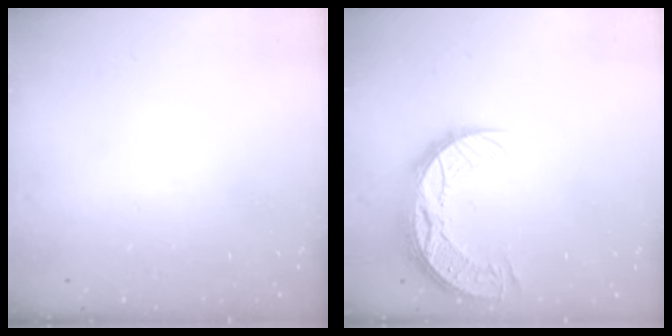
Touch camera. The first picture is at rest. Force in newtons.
{"total": 12.2, "press": 12.2, "slide": 0.8}